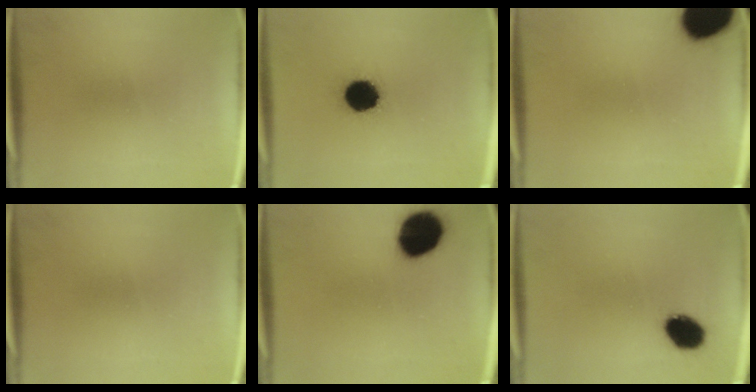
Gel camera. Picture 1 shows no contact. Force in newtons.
{"total": 12.4}
{"total": 18.4}
{"total": 0.0}
{"total": 14.8}
{"total": 8.0}